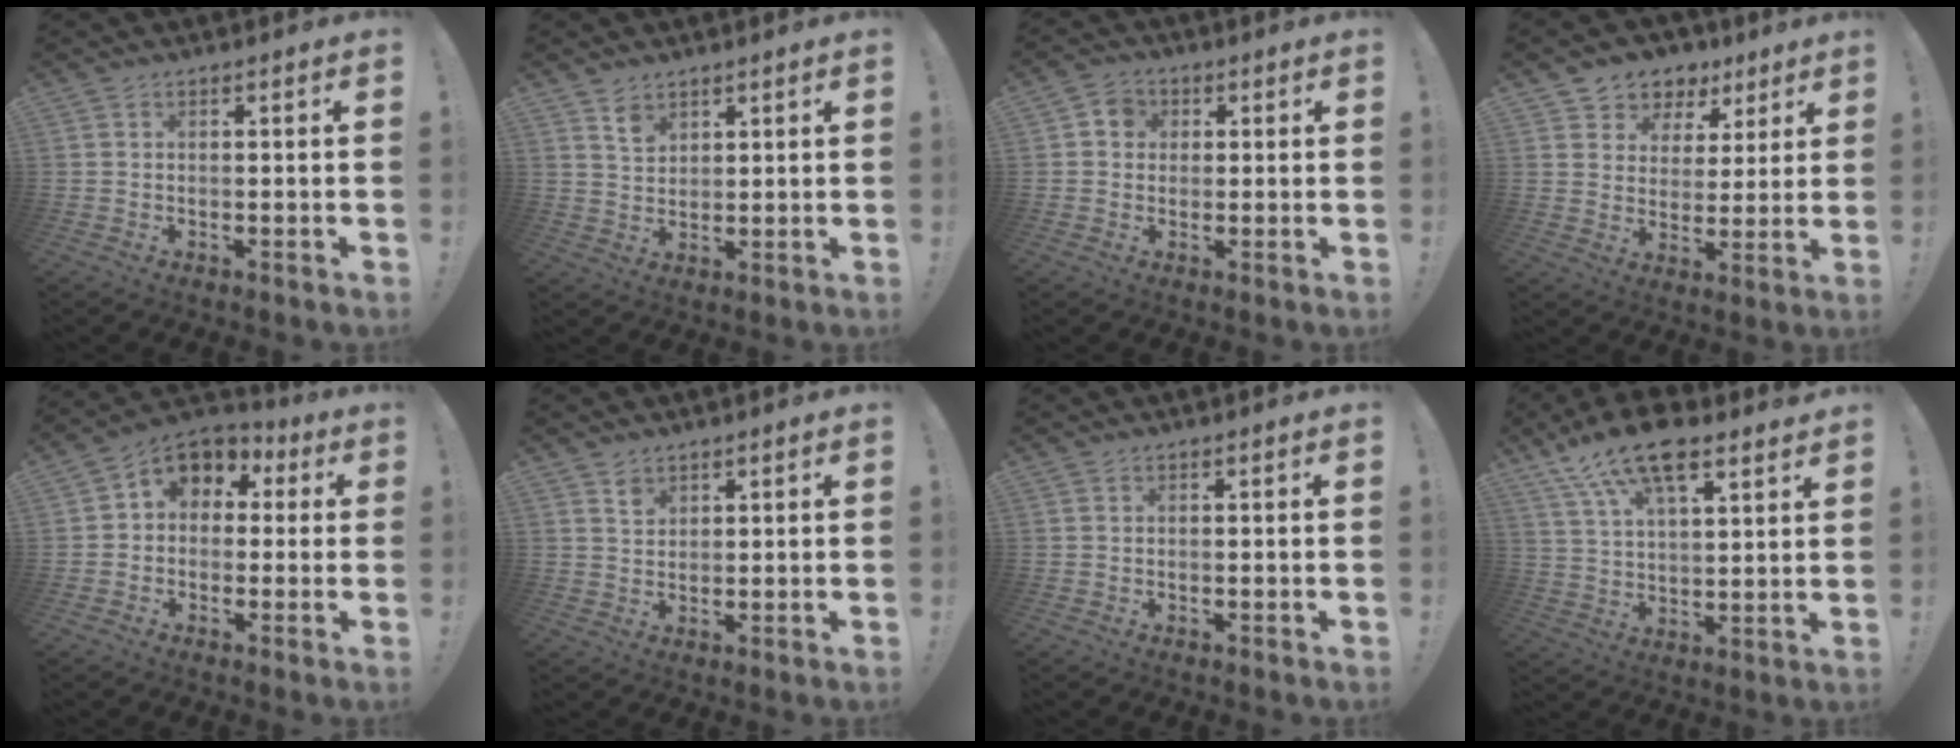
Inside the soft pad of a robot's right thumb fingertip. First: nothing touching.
{"total": 4.8, "force": [3.4, 2.9, 1.6], "torque": [-0.017, -0.022, 0.062]}
{"total": 4.9, "force": [0.8, 4.5, 1.7], "torque": [-0.025, 0.009, 0.014]}
{"total": 5.9, "force": [2.6, 5.3, 0.5], "torque": [-0.007, -0.016, 0.053]}
{"total": 6.7, "force": [1.3, 5.8, 3.0], "torque": [-0.043, -0.005, 0.031]}
{"total": 2.7, "force": [2.1, 1.7, 0.7], "torque": [-0.001, -0.017, 0.036]}
{"total": 0.0}
{"total": 15.0, "force": [9.9, 5.7, 9.7], "torque": [-0.182, -0.049, 0.177]}